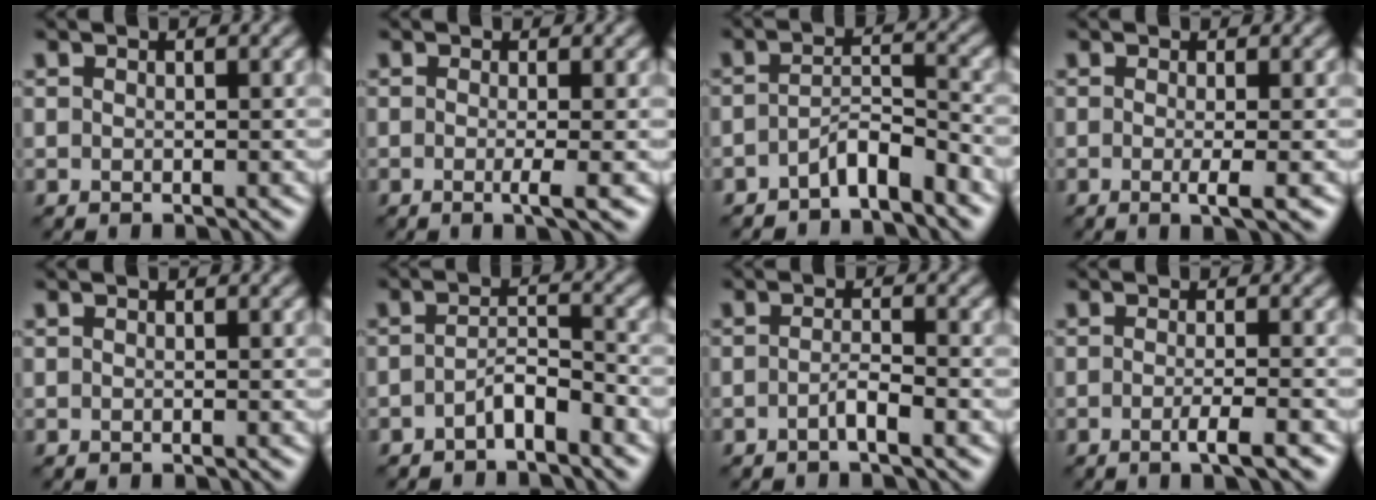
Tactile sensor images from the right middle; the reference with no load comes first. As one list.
[{"total": 2.2, "force": [-0.4, 0.5, 2.1], "torque": [-0.029, -0.007, -0.011]}, {"total": 3.2, "force": [-2.4, 0.8, 2.0], "torque": [-0.035, 0.011, -0.047]}, {"total": 2.2, "force": [-0.4, 0.5, 2.2], "torque": [-0.031, -0.006, -0.010]}, {"total": 0.0}, {"total": 2.6, "force": [-1.6, 0.8, 1.9], "torque": [-0.034, 0.011, -0.031]}, {"total": 1.7, "force": [-0.9, 0.3, 1.5], "torque": [-0.028, 0.004, -0.019]}, {"total": 2.8, "force": [-1.2, 0.5, 2.4], "torque": [-0.031, 0.000, -0.028]}]